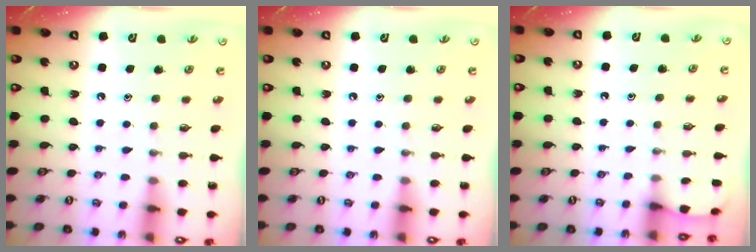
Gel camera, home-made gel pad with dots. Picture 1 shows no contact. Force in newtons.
{"total": 0.0}
{"total": 1.8, "press": 1.8, "slide": 0.2}